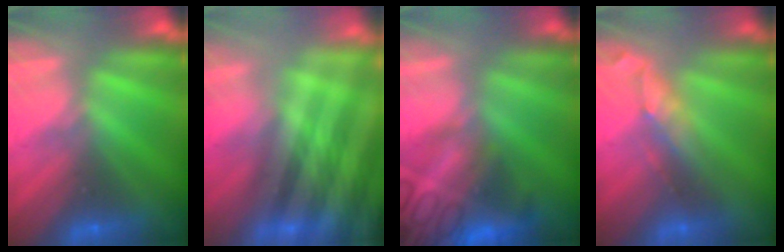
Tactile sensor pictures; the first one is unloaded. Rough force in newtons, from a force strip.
{"total": 8.6}
{"total": 7.5}
{"total": 2.7}